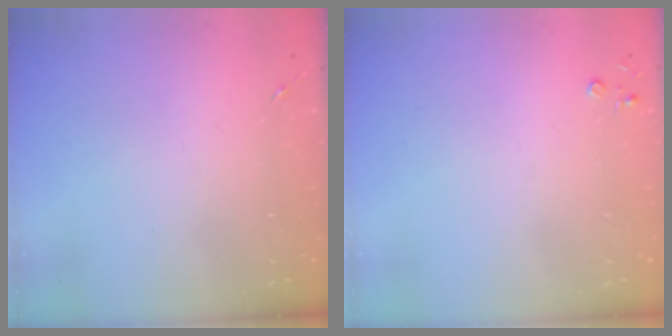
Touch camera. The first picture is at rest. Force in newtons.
{"total": 2.2, "press": 2.2, "slide": 0.3}